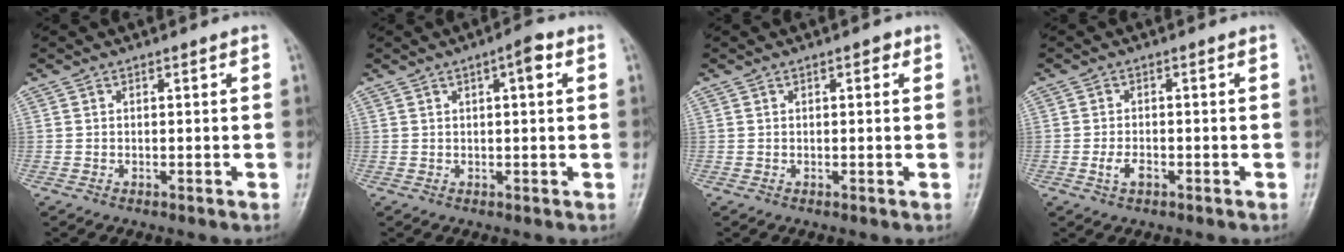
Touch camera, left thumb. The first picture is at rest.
{"total": 3.8, "force": [1.4, 1.1, 3.4], "torque": [-0.048, 0.007, 0.017]}
{"total": 1.6, "force": [0.7, 0.8, 1.2], "torque": [-0.011, 0.002, 0.007]}
{"total": 2.8, "force": [-1.2, 1.5, 2.0], "torque": [-0.041, 0.008, -0.020]}